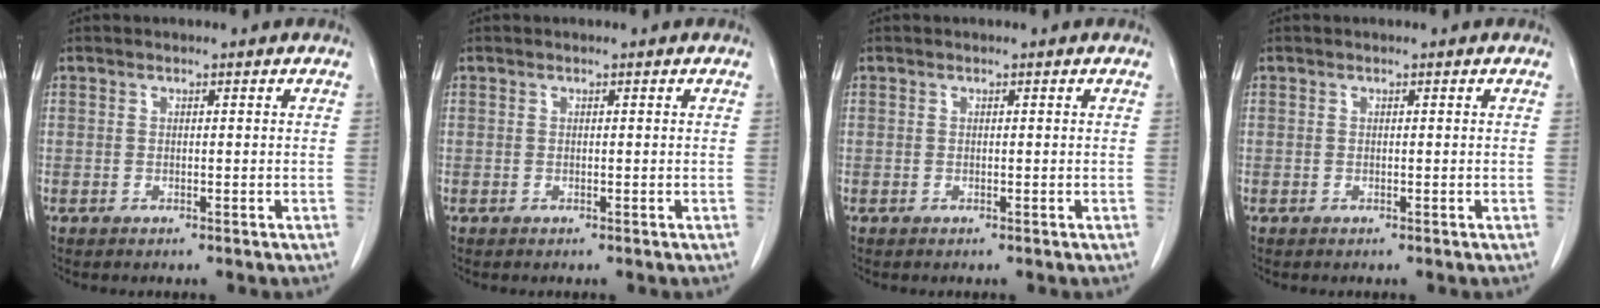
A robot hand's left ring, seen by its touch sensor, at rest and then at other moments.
{"total": 0.0}
{"total": 0.0}
{"total": 0.0}